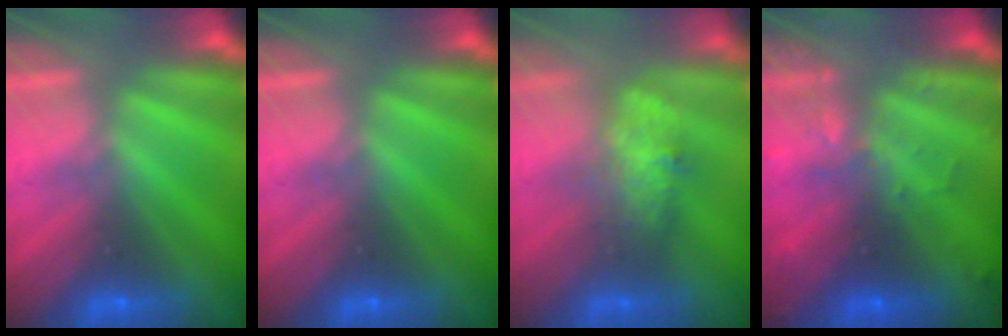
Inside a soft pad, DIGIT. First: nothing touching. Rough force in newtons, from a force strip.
{"total": 0.0}
{"total": 2.6}
{"total": 2.8}